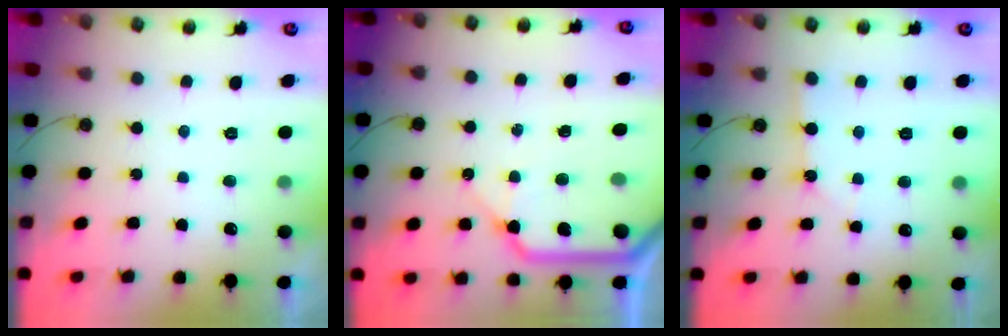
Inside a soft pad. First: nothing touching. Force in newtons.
{"total": 15.8, "press": 15.7, "slide": 2.0}
{"total": 1.9, "press": 1.8, "slide": 0.3}